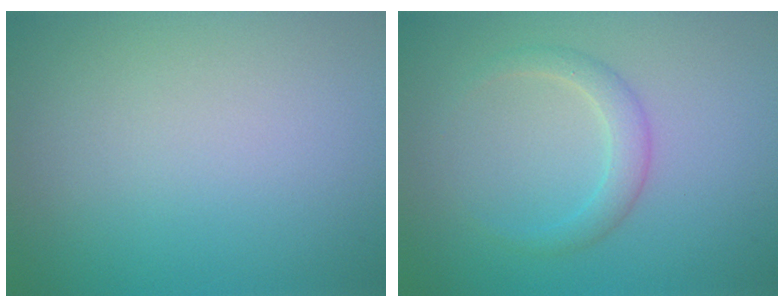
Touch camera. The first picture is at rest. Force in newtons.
{"total": 2.0, "press": 2.0, "slide": 0.1}